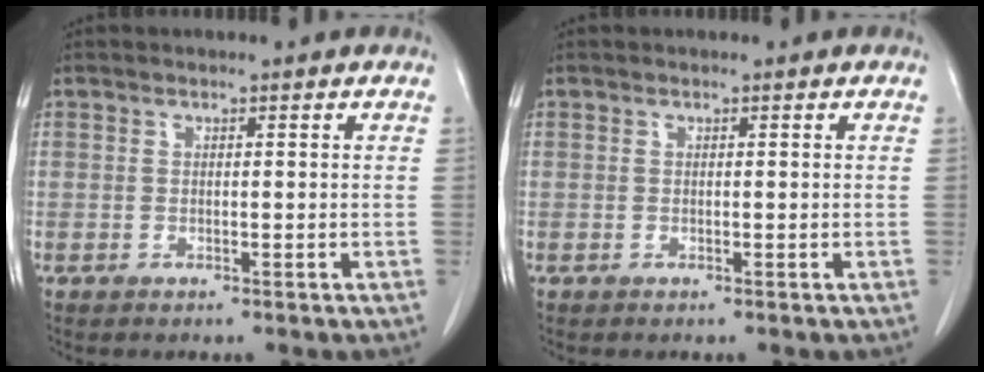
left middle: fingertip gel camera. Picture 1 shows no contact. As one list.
[{"total": 0.0}]